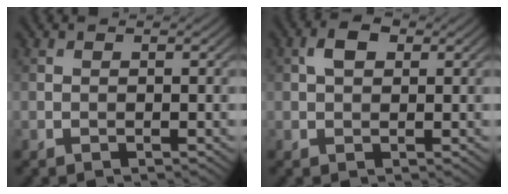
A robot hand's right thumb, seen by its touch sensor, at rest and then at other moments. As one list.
[{"total": 2.9, "force": [0.9, 1.9, 2.1], "torque": [-0.041, 0.008, 0.013]}]